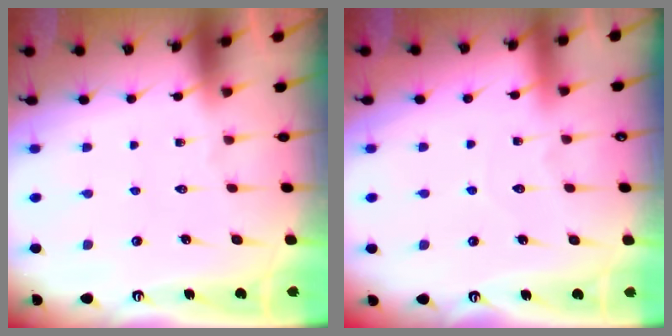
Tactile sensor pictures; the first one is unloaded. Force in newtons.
{"total": 3.0, "press": 3.0, "slide": 0.3}